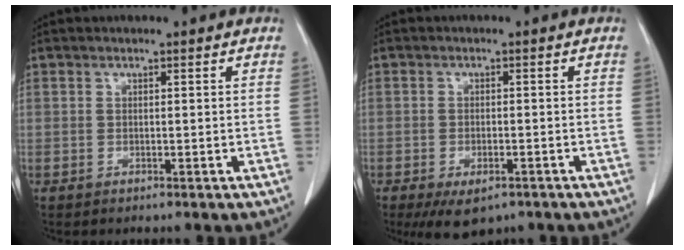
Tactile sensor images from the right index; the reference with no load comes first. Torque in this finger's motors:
{"motor_torque": [0.62, -0.49, 0.14, 0.05]}